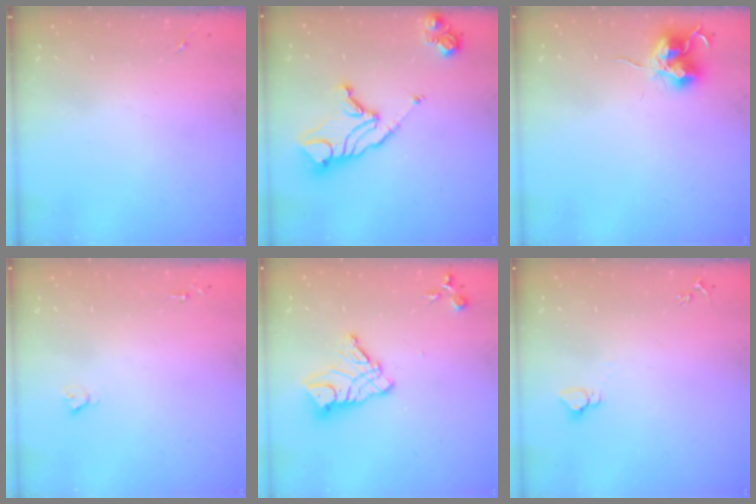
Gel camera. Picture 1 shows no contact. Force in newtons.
{"total": 15.4, "press": 15.3, "slide": 1.7}
{"total": 10.9, "press": 10.8, "slide": 0.8}
{"total": 1.8, "press": 1.8, "slide": 0.1}
{"total": 12.8, "press": 12.7, "slide": 1.0}
{"total": 2.9, "press": 2.9, "slide": 0.1}